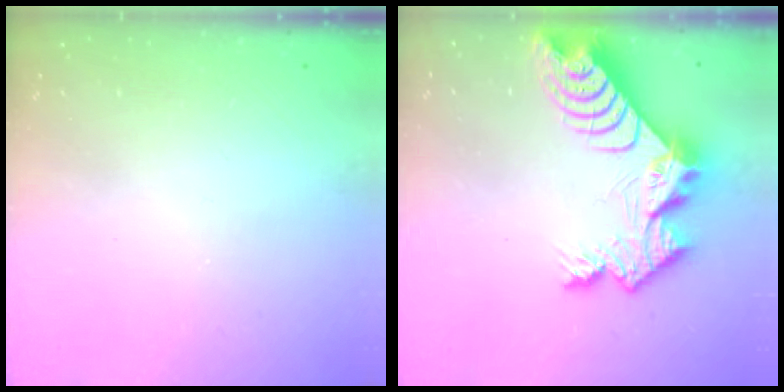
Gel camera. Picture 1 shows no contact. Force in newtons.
{"total": 13.2, "press": 13.2, "slide": 1.0}